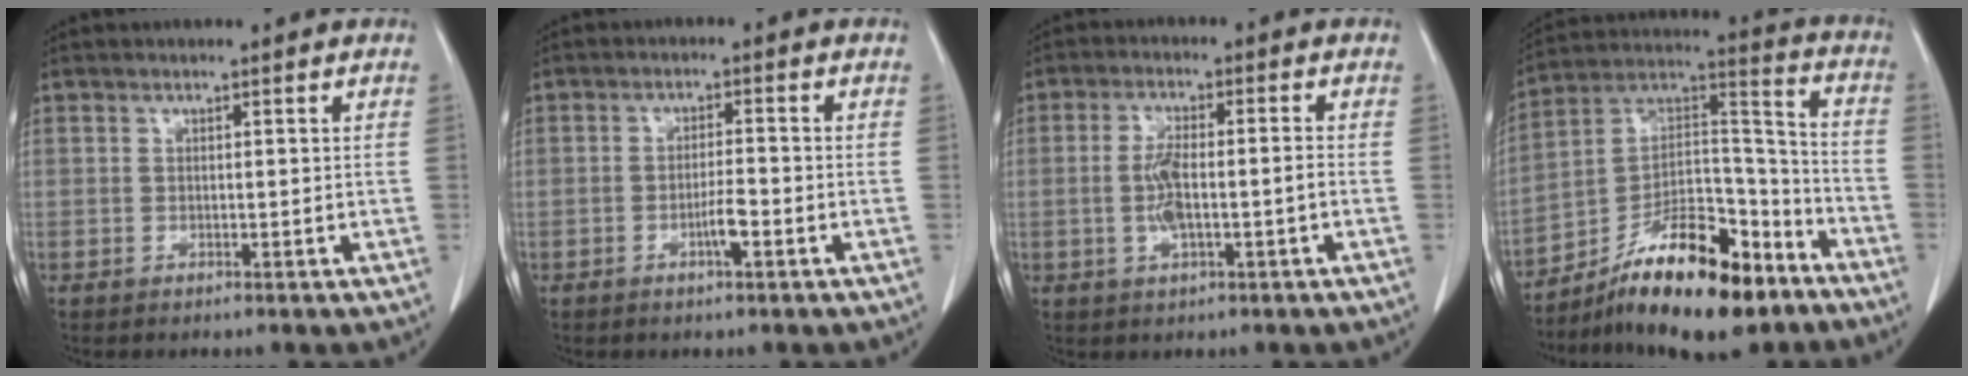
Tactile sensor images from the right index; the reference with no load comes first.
{"total": 3.1, "force": [-1.4, 0.3, 2.7], "torque": [-0.048, 0.001, -0.025]}
{"total": 5.8, "force": [-1.3, 1.3, 5.5], "torque": [-0.117, 0.008, -0.021]}
{"total": 19.9, "force": [-13.0, 6.4, 13.6], "torque": [-0.222, 0.031, -0.216]}